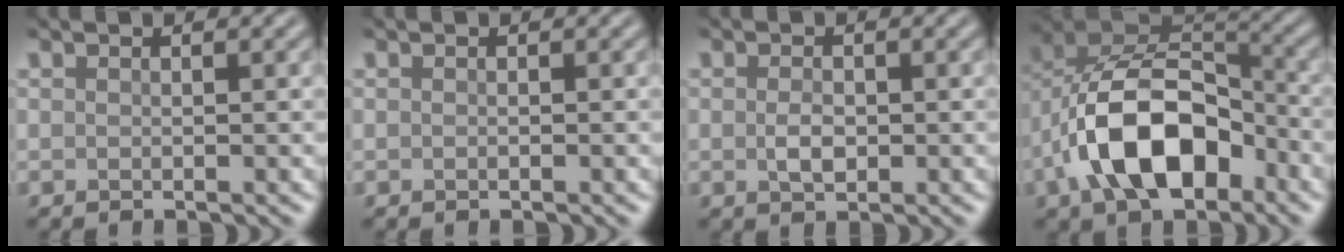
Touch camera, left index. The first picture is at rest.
{"total": 0.0}
{"total": 1.8, "force": [-0.1, 1.1, 1.5], "torque": [-0.030, -0.001, -0.002]}
{"total": 11.3, "force": [-4.0, 6.3, 8.5], "torque": [-0.163, 0.014, -0.080]}